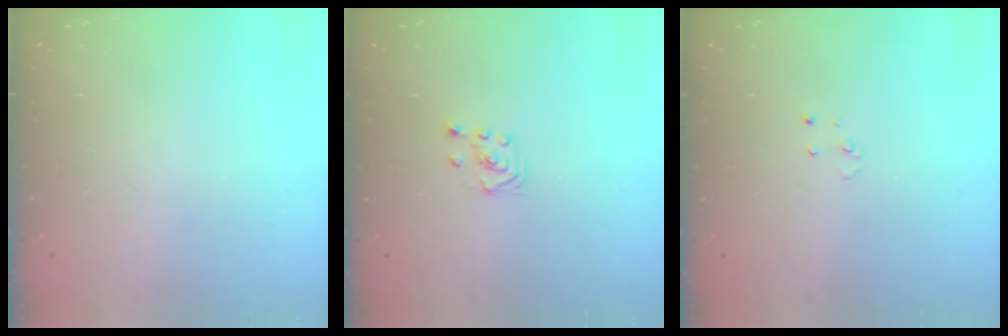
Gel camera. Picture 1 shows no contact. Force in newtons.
{"total": 2.3, "press": 2.2, "slide": 0.7}
{"total": 2.5, "press": 2.5, "slide": 0.2}